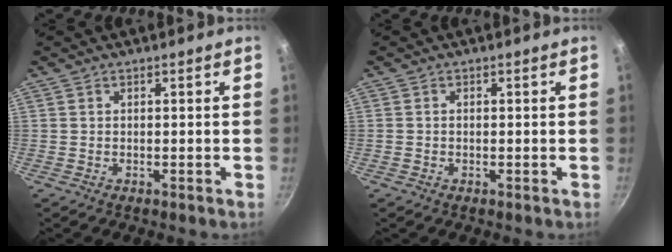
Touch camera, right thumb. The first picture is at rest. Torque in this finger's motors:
{"motor_torque": [0.22, -0.06, -0.16, 0.22, 0.08]}